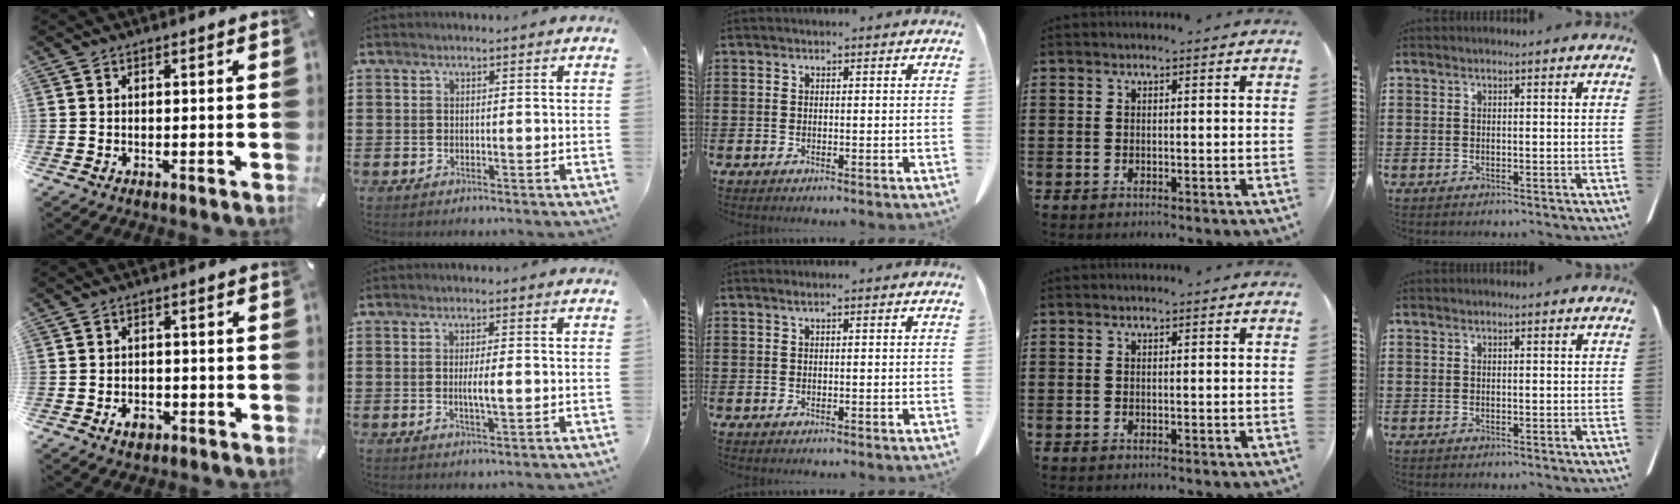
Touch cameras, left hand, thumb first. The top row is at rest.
{"thumb": {"total": 4.0, "force": [-1.9, 2.8, 2.2], "torque": [-0.044, 0.006, -0.036]}, "index": {"total": 3.4, "force": [-0.2, 0.6, 3.4], "torque": [-0.067, -0.006, -0.006]}, "middle": {"total": 0.6, "force": [0.3, 0.0, 0.6], "torque": [-0.010, -0.001, 0.005]}}